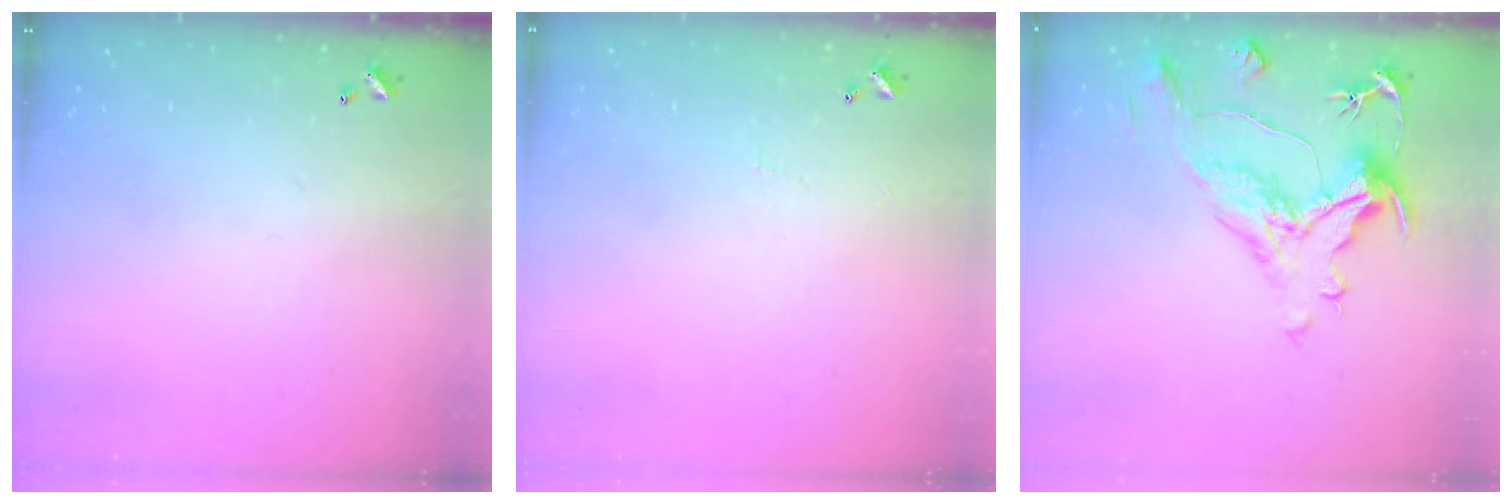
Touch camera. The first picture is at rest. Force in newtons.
{"total": 0.8, "press": 0.7, "slide": 0.5}
{"total": 1.6, "press": 0.6, "slide": 1.5}